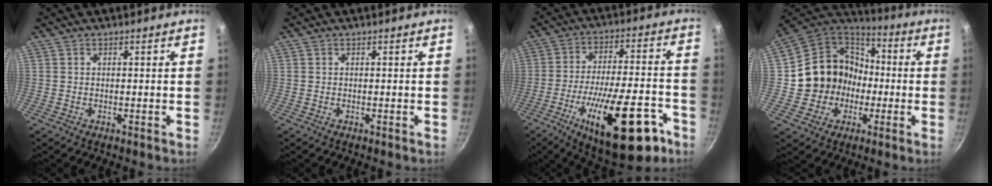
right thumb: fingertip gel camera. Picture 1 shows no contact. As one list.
[{"total": 0.0}, {"total": 23.6, "force": [-11.0, 8.8, 18.9], "torque": [-0.258, 0.041, -0.158]}, {"total": 15.8, "force": [-1.5, 14.6, 5.7], "torque": [-0.060, 0.046, -0.023]}]